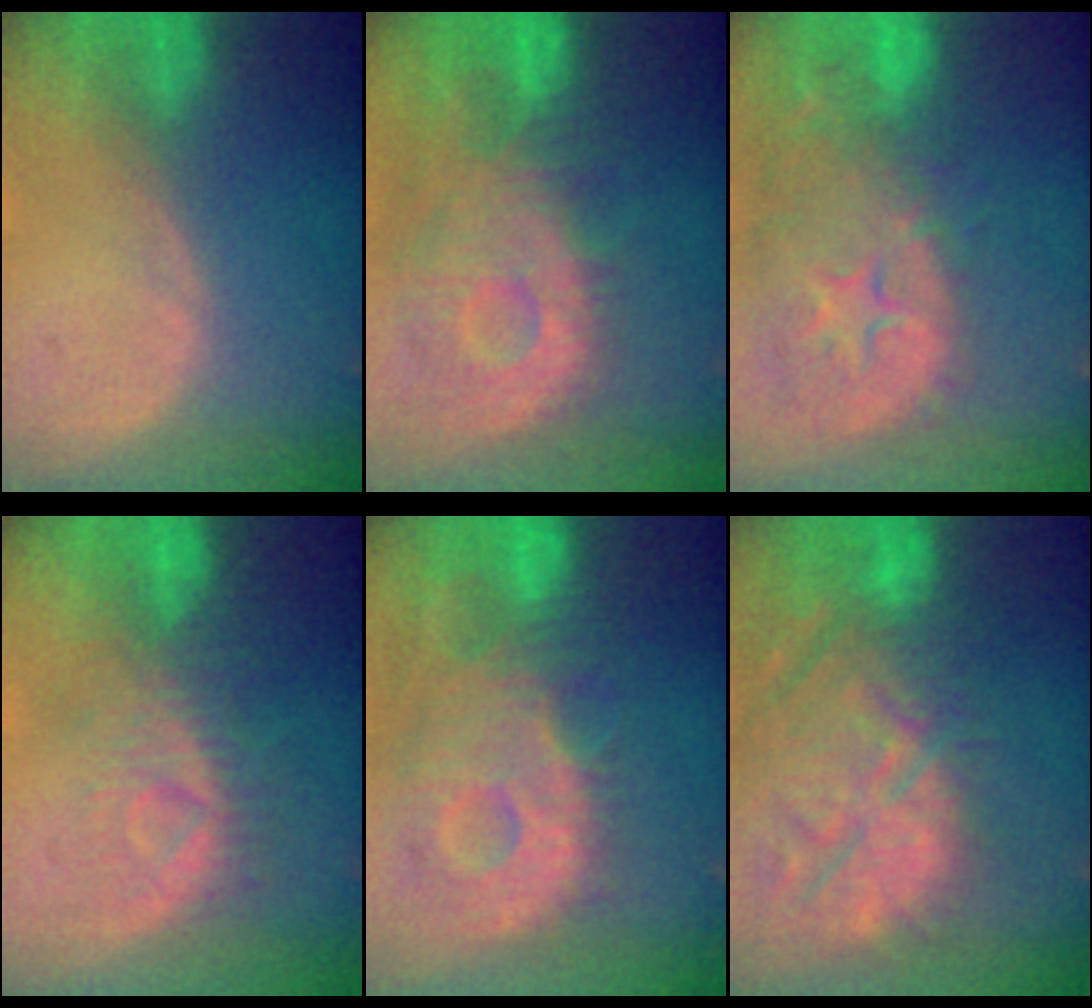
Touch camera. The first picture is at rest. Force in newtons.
{"total": 11.9, "press": 10.7, "slide": 5.3}
{"total": 14.0, "press": 11.3, "slide": 8.2}
{"total": 8.3, "press": 7.5, "slide": 3.7}
{"total": 13.2, "press": 11.5, "slide": 6.5}
{"total": 15.2, "press": 12.9, "slide": 8.0}